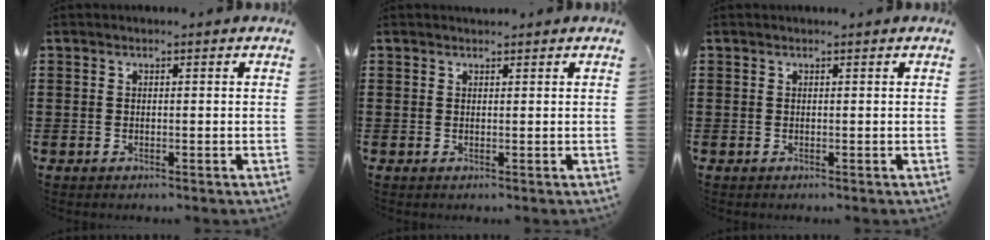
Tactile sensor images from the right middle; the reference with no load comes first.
{"total": 0.7, "force": [0.6, 0.2, -0.1], "torque": [0.007, -0.005, 0.011]}
{"total": 0.0}